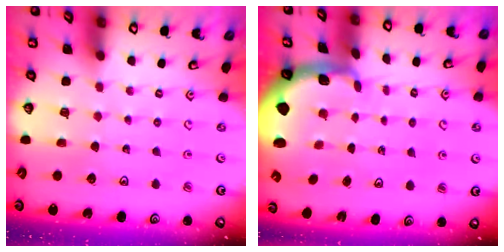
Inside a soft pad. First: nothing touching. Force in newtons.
{"total": 1.9, "press": 1.9, "slide": 0.4}